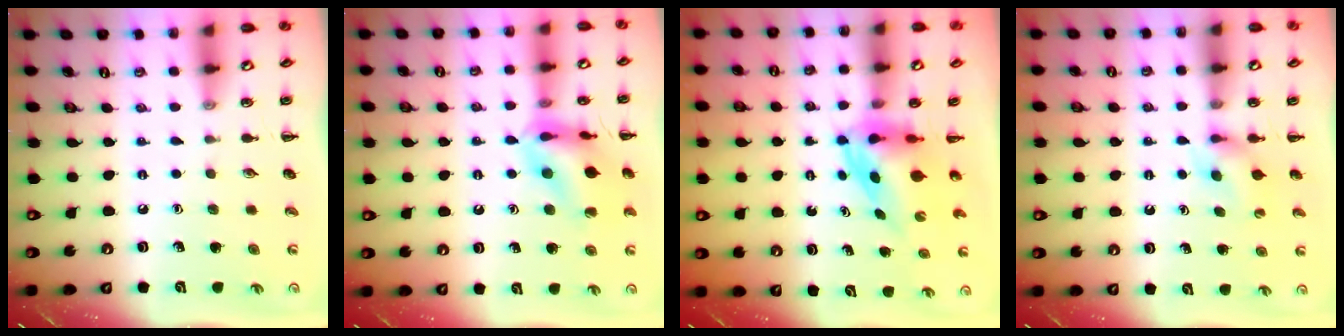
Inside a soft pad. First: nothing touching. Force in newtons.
{"total": 16.0, "press": 15.9, "slide": 2.0}
{"total": 3.8, "press": 3.7, "slide": 1.0}
{"total": 6.3, "press": 6.2, "slide": 1.4}